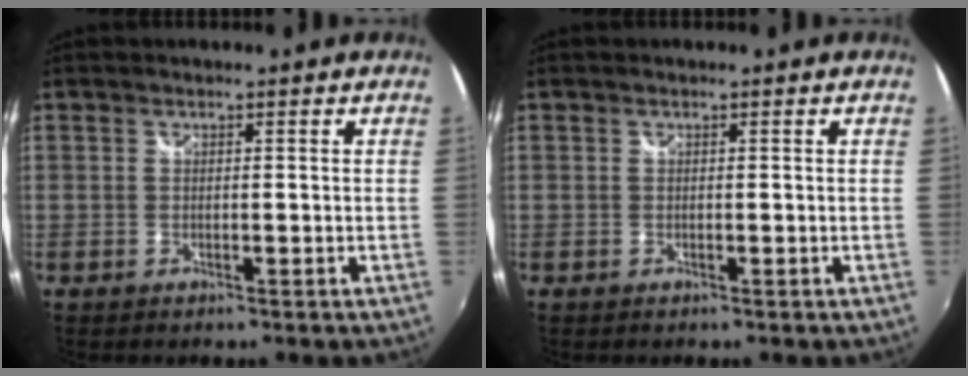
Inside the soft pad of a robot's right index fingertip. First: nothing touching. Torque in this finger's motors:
{"motor_torque": [0.00, 0.00, 0.00, 0.01]}